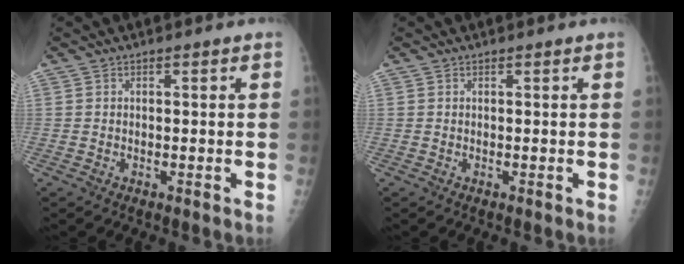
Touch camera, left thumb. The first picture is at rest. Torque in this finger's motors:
{"motor_torque": [-0.01, -0.01, -0.06, -0.06, 0.00]}